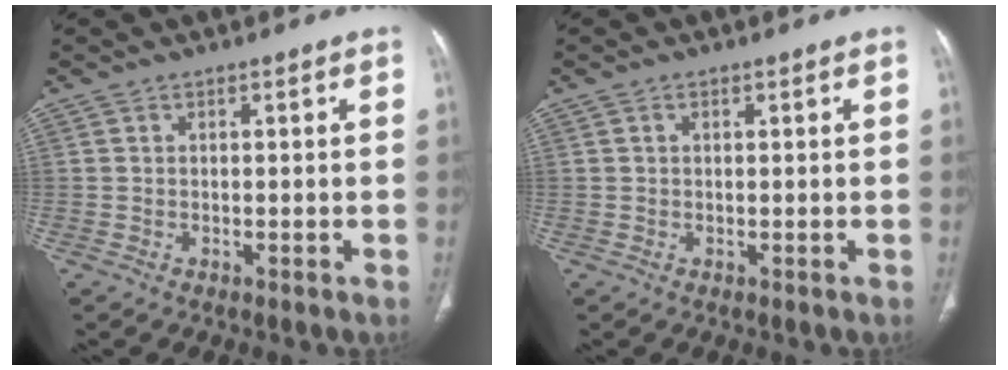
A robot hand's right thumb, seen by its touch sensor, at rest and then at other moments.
{"total": 0.6, "force": [0.2, 0.3, 0.4], "torque": [-0.009, 0.001, 0.004]}